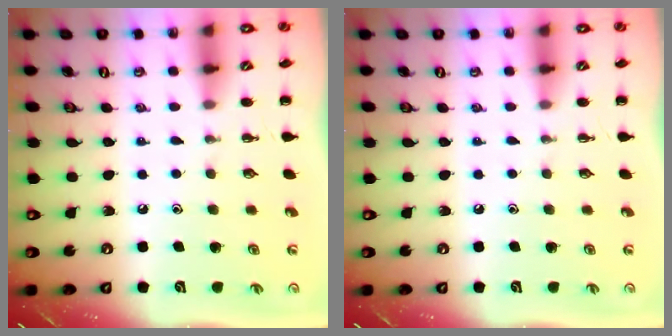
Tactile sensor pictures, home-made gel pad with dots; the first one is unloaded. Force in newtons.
{"total": 0.0}